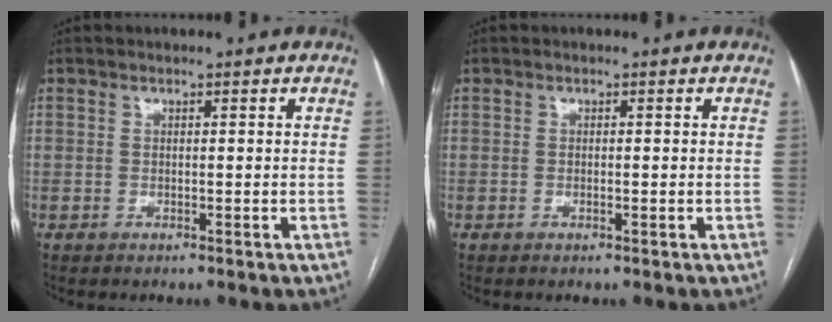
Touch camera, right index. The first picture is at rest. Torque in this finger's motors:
{"motor_torque": [-0.11, -0.02, -0.02, -0.01]}